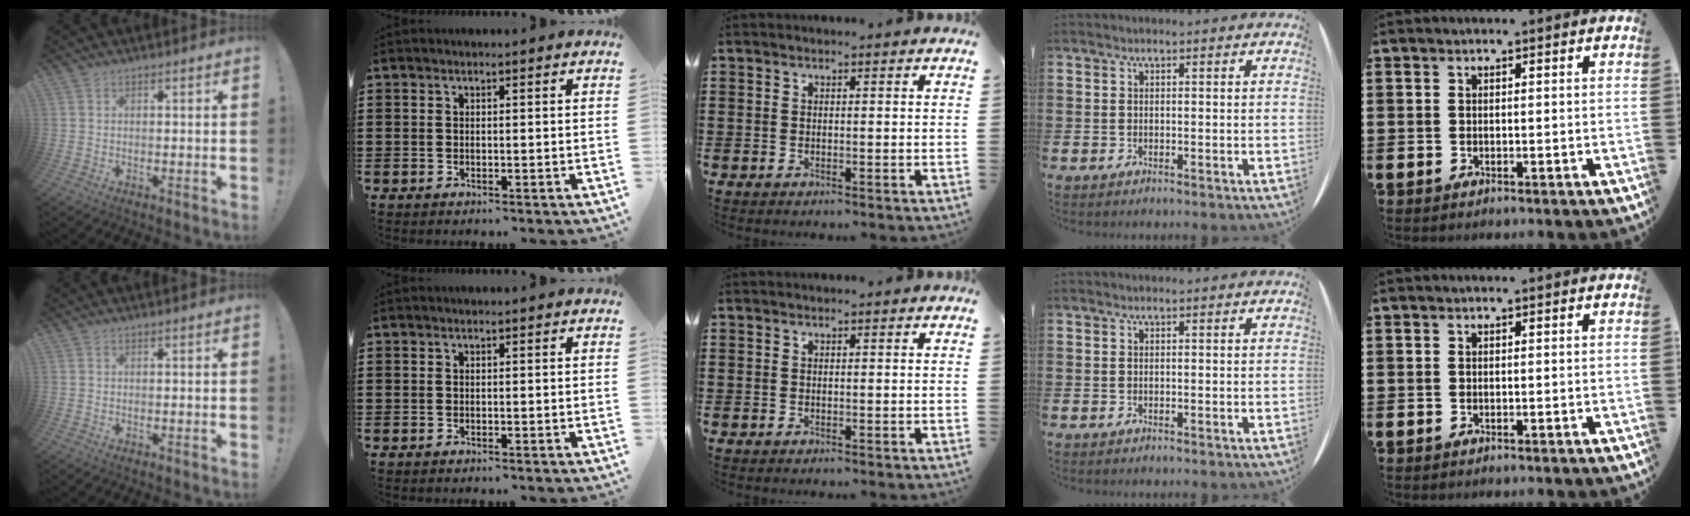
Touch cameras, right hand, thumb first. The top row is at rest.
{}